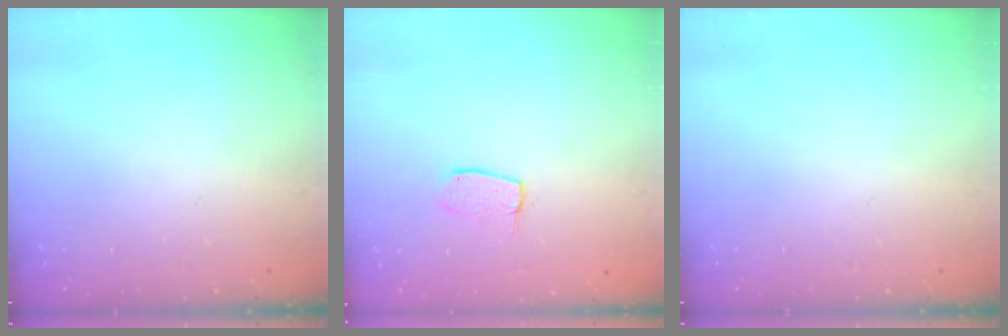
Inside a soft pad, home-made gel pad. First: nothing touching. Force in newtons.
{"total": 5.5, "press": 5.5, "slide": 0.3}
{"total": 0.0}